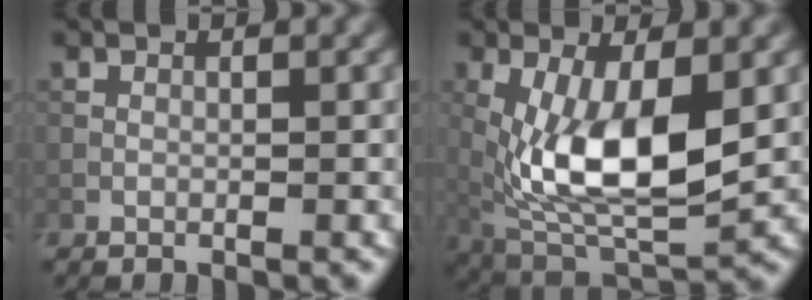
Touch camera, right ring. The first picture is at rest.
{"total": 10.3, "force": [0.0, 4.2, 9.4], "torque": [-0.181, -0.011, 0.005]}